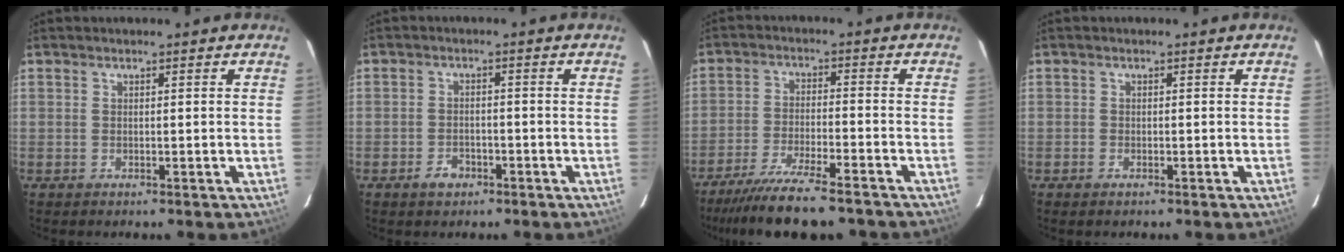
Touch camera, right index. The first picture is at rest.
{"total": 3.4, "force": [-2.2, 2.1, 1.5], "torque": [-0.033, 0.004, -0.034]}
{"total": 14.3, "force": [-12.2, 2.0, 7.2], "torque": [-0.158, -0.027, -0.202]}
{"total": 0.9, "force": [-0.7, 0.4, 0.4], "torque": [-0.009, -0.002, -0.015]}